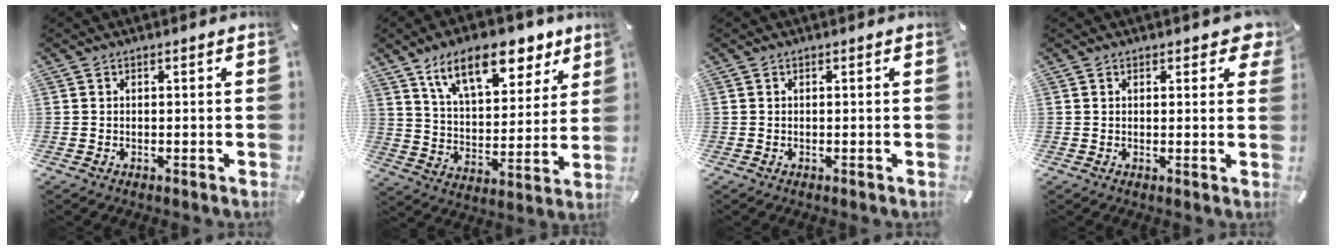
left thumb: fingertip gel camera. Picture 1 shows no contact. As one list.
[{"total": 16.6, "force": [10.8, 8.3, 9.3], "torque": [-0.146, -0.052, 0.187]}, {"total": 0.0}, {"total": 2.8, "force": [1.6, 1.6, 1.6], "torque": [-0.012, -0.004, 0.023]}]